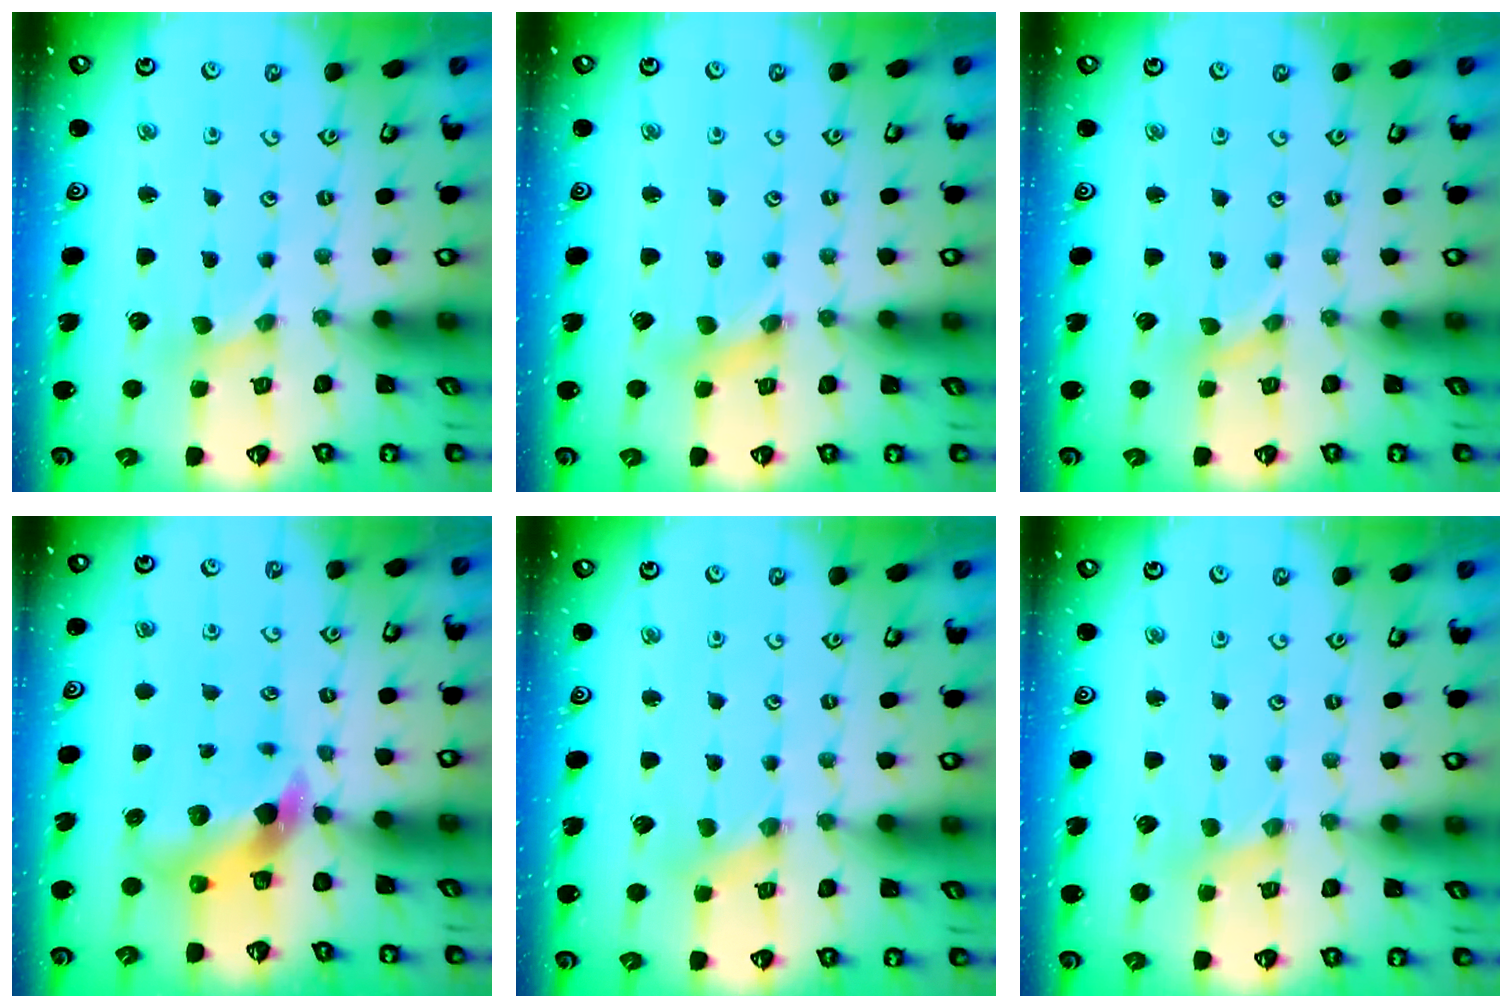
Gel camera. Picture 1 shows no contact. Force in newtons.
{"total": 1.5, "press": 1.4, "slide": 0.3}
{"total": 0.0}
{"total": 7.2, "press": 7.1, "slide": 1.0}
{"total": 0.7, "press": 0.7, "slide": 0.2}
{"total": 1.2, "press": 1.2, "slide": 0.3}